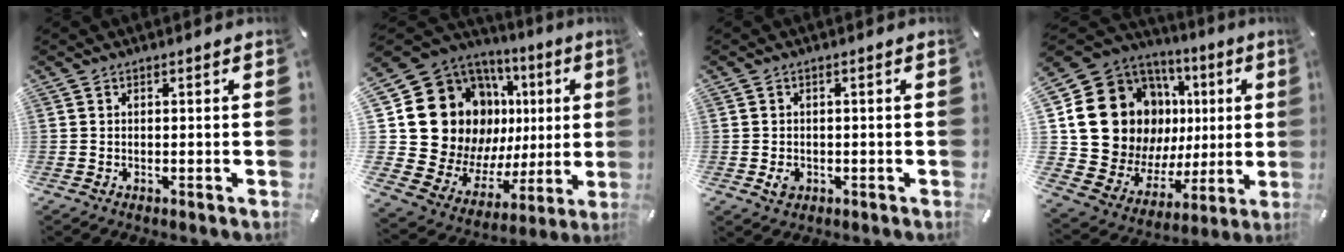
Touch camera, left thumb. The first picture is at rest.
{"total": 23.8, "force": [6.6, 17.7, 14.5], "torque": [-0.245, -0.070, 0.157]}
{"total": 2.5, "force": [-0.7, 2.0, 1.4], "torque": [-0.032, 0.000, -0.013]}
{"total": 22.3, "force": [5.9, 17.4, 12.6], "torque": [-0.209, -0.046, 0.138]}